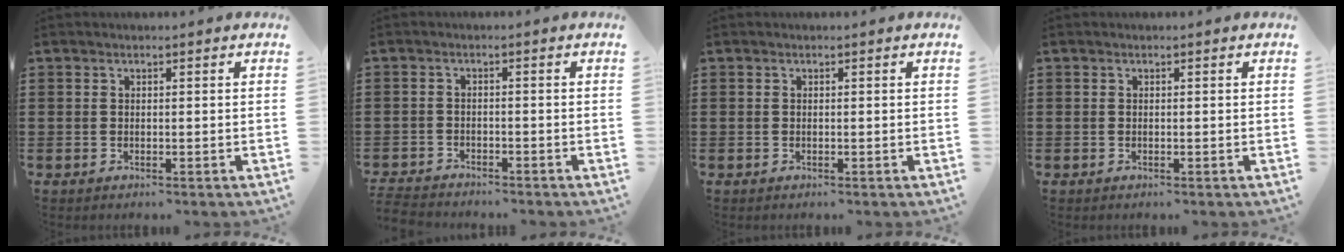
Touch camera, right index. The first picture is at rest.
{"total": 2.4, "force": [-2.4, 0.2, -0.1], "torque": [-0.004, -0.001, -0.052]}
{"total": 0.0}
{"total": 0.0}